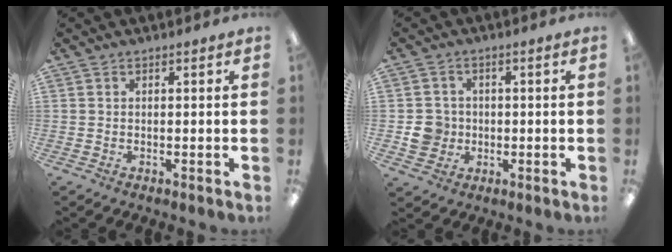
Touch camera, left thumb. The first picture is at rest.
{"total": 5.7, "force": [-0.8, 5.4, 1.5], "torque": [-0.023, 0.008, -0.013]}